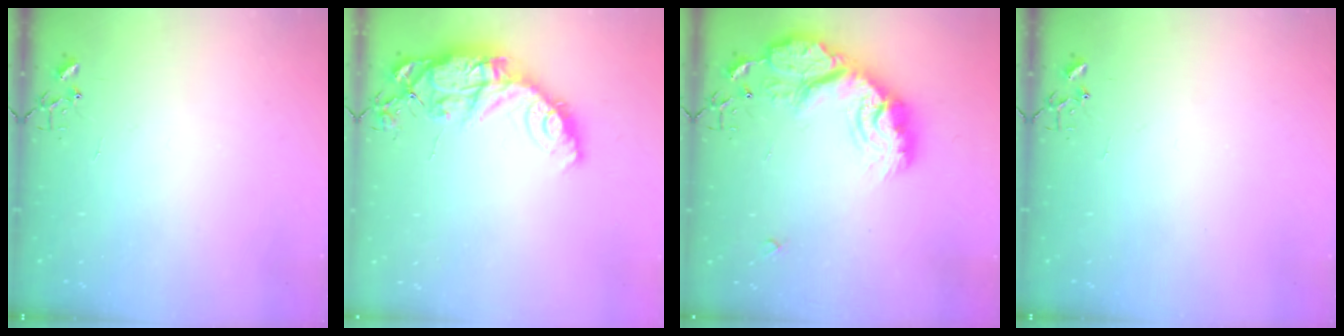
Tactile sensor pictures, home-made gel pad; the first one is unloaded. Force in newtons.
{"total": 16.6, "press": 16.5, "slide": 1.3}
{"total": 22.6, "press": 22.5, "slide": 1.9}
{"total": 0.0}